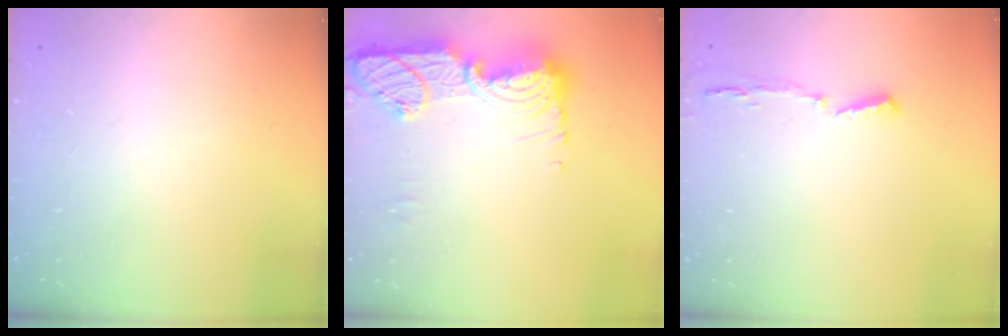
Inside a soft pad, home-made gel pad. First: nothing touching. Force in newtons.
{"total": 16.5, "press": 16.4, "slide": 1.2}
{"total": 4.1, "press": 4.0, "slide": 1.1}